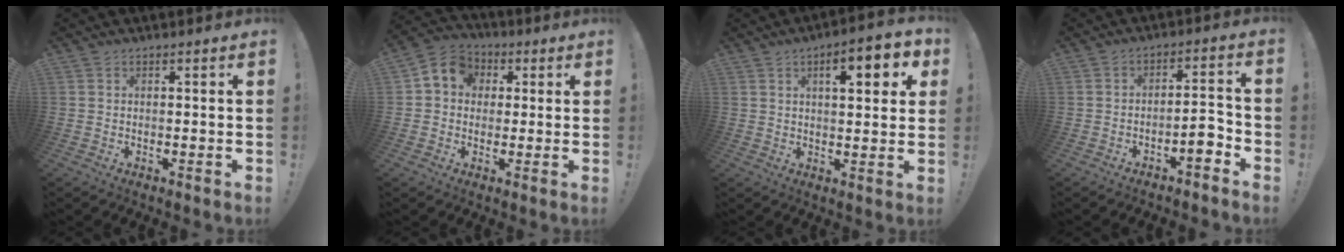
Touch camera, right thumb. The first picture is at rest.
{"total": 7.5, "force": [1.4, 6.7, 3.1], "torque": [-0.039, 0.003, 0.028]}
{"total": 9.6, "force": [3.8, 2.9, 8.4], "torque": [-0.104, -0.012, 0.052]}
{"total": 6.3, "force": [-3.6, 1.8, 4.8], "torque": [-0.066, 0.012, -0.062]}